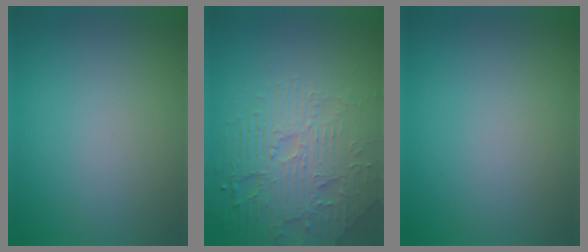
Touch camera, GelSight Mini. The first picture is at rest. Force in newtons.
{"total": 5.2, "press": 4.8, "slide": 2.0}
{"total": 0.0}